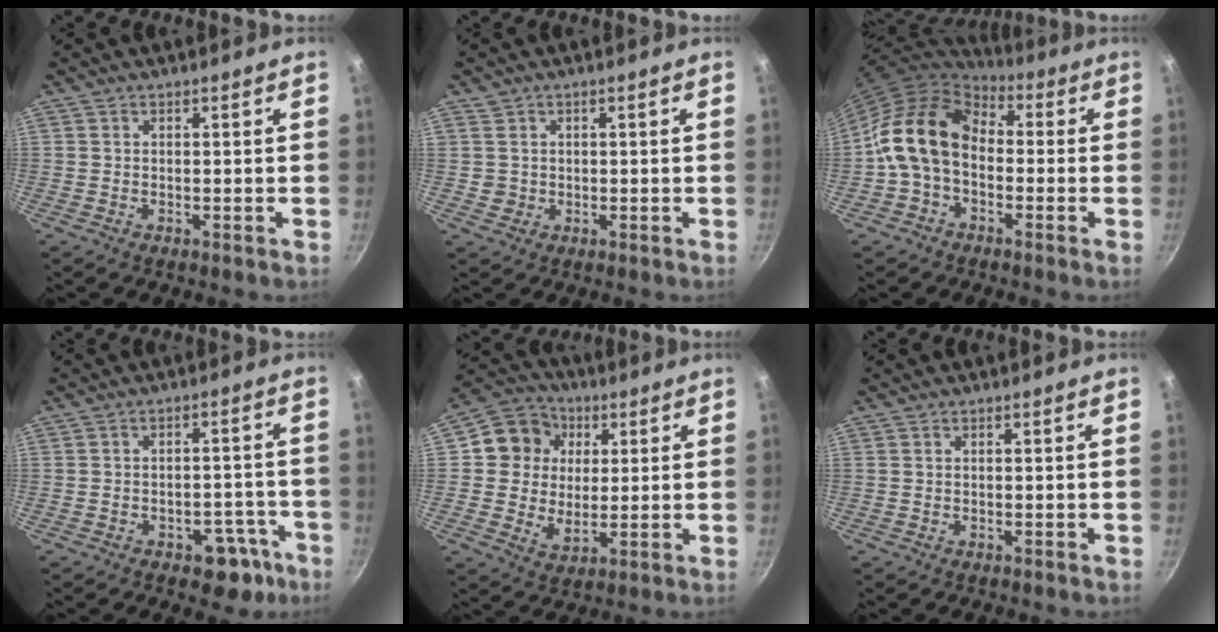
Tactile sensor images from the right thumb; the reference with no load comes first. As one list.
[{"total": 2.3, "force": [0.7, 2.2, 0.0], "torque": [0.019, -0.001, 0.012]}, {"total": 14.8, "force": [-1.5, 10.2, 10.6], "torque": [-0.192, 0.039, -0.040]}, {"total": 7.4, "force": [-4.4, 4.2, 4.2], "torque": [-0.028, 0.040, -0.053]}, {"total": 12.5, "force": [2.6, 11.0, 5.5], "torque": [-0.057, -0.001, 0.040]}, {"total": 0.0}]